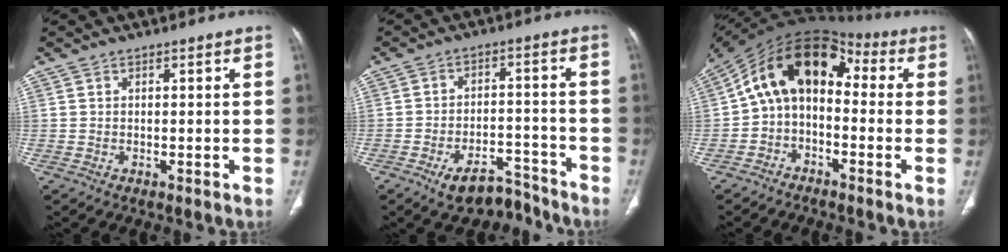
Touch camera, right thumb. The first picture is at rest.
{"total": 8.5, "force": [-6.6, 4.1, 3.4], "torque": [-0.038, 0.059, -0.101]}
{"total": 13.9, "force": [0.1, 9.4, 10.3], "torque": [-0.155, 0.068, -0.019]}